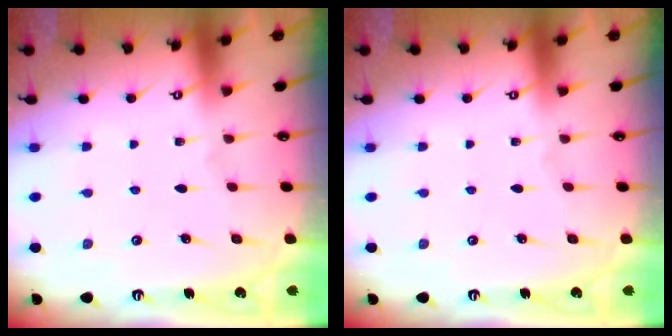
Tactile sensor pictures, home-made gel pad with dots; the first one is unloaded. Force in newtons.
{"total": 0.0}